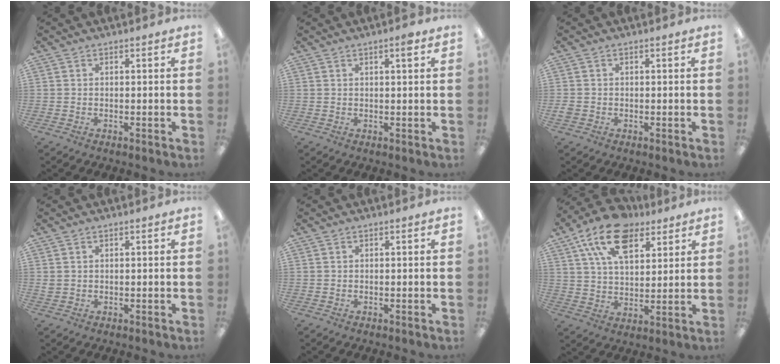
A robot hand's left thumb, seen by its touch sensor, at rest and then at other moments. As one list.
[{"total": 2.4, "force": [1.4, 0.4, 1.9], "torque": [-0.025, -0.004, 0.019]}, {"total": 1.4, "force": [-0.4, 1.2, 0.6], "torque": [-0.010, 0.003, -0.007]}, {"total": 1.2, "force": [0.5, 0.9, 0.6], "torque": [-0.013, 0.004, 0.008]}, {"total": 0.0}, {"total": 16.6, "force": [9.6, 9.5, 9.7], "torque": [-0.168, -0.030, 0.173]}]